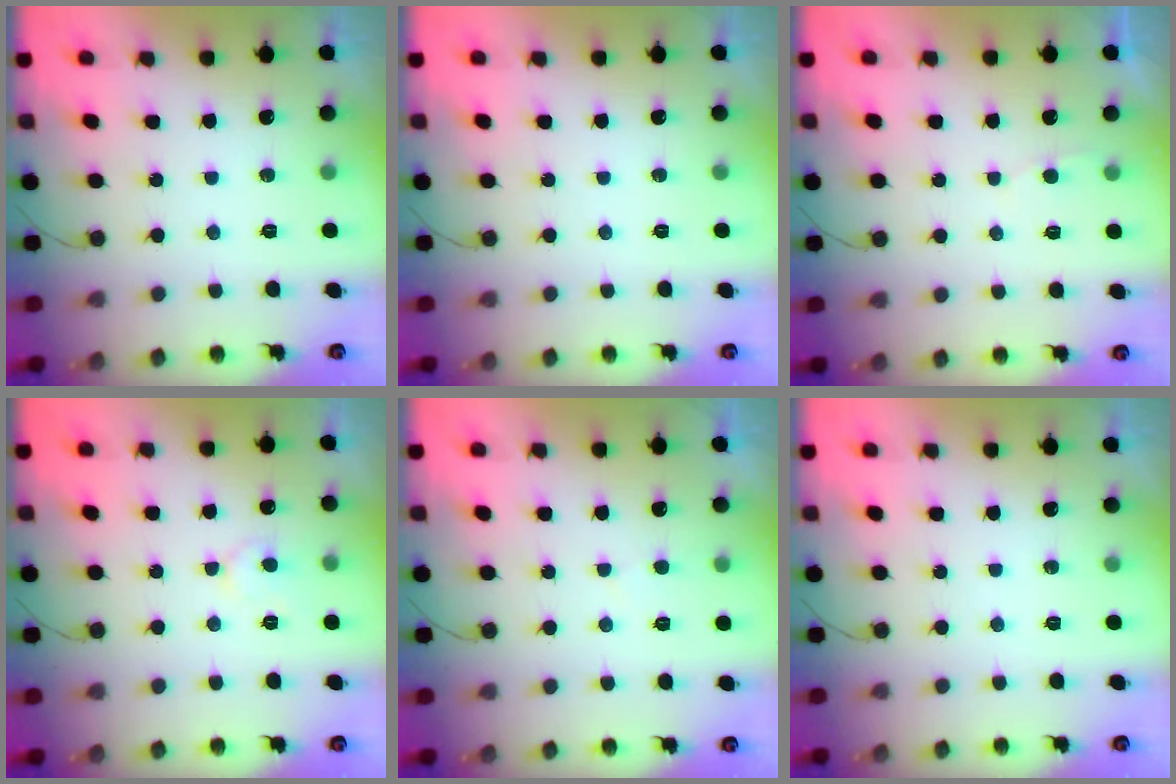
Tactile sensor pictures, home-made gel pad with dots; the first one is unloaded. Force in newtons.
{"total": 0.0}
{"total": 2.0, "press": 2.0, "slide": 0.2}
{"total": 4.2, "press": 4.2, "slide": 0.2}
{"total": 2.2, "press": 2.2, "slide": 0.3}
{"total": 0.0}